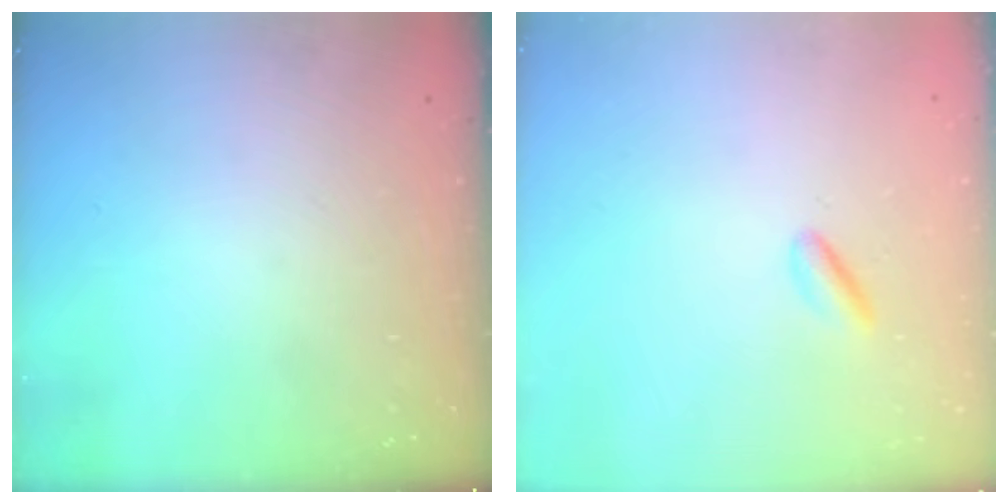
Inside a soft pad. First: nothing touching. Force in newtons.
{"total": 2.0, "press": 2.0, "slide": 0.3}